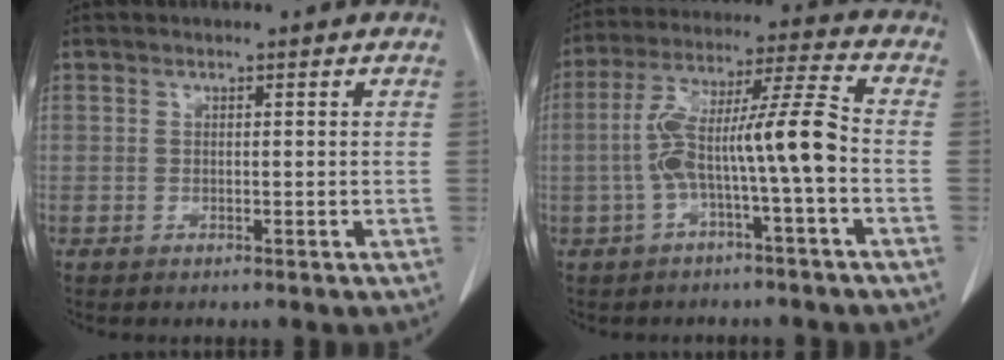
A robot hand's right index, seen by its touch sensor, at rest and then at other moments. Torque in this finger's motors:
{"motor_torque": [0.89, -0.55, 0.45, 0.21]}